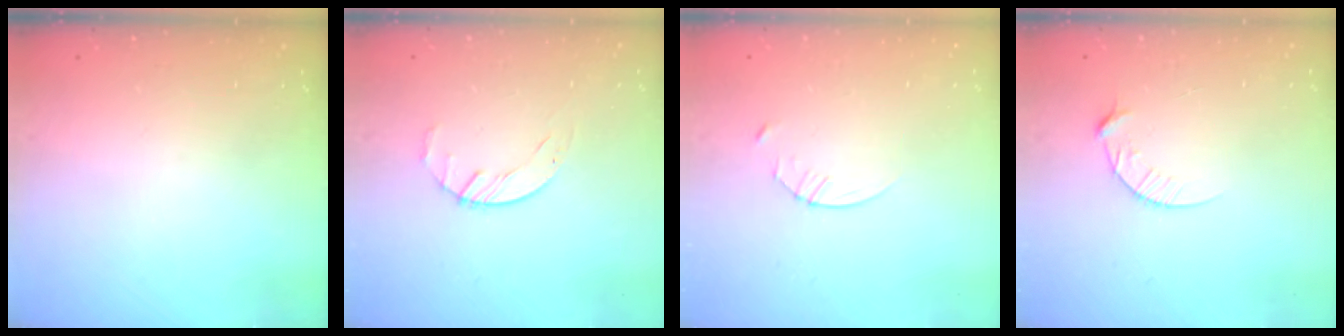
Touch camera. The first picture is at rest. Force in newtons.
{"total": 2.1, "press": 2.1, "slide": 0.3}
{"total": 2.9, "press": 2.9, "slide": 0.4}
{"total": 6.6, "press": 6.6, "slide": 0.7}